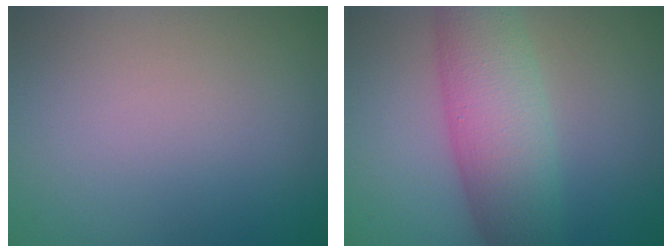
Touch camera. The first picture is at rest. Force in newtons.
{"total": 7.3, "press": 7.3, "slide": 0.2}